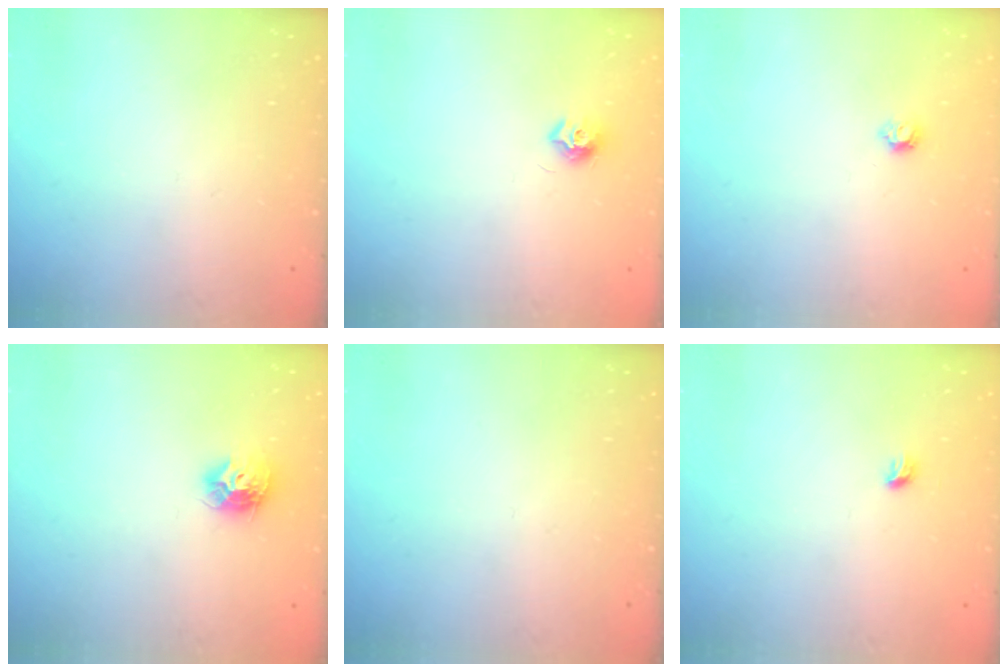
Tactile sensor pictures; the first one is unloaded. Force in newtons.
{"total": 7.8, "press": 7.8, "slide": 0.3}
{"total": 3.8, "press": 3.7, "slide": 0.6}
{"total": 9.3, "press": 9.3, "slide": 0.3}
{"total": 0.0}
{"total": 3.6, "press": 3.5, "slide": 1.0}